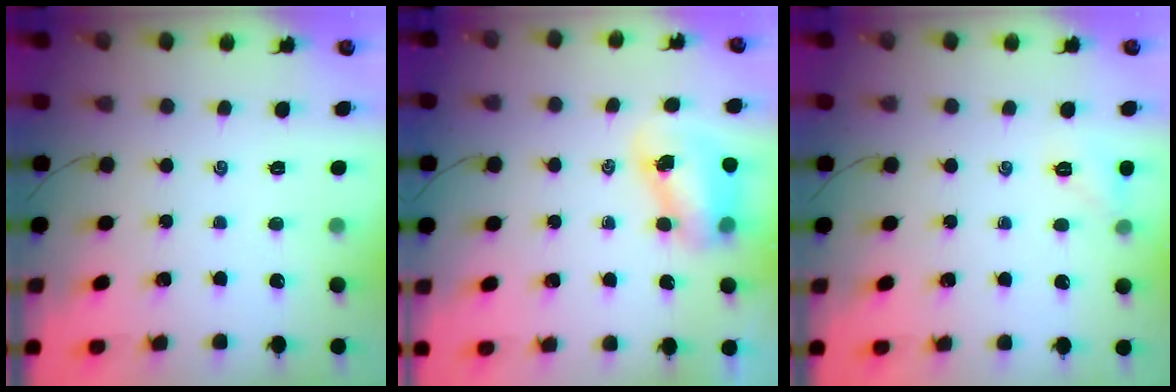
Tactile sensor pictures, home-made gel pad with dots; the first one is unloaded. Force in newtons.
{"total": 7.8, "press": 7.7, "slide": 1.6}
{"total": 6.3, "press": 6.1, "slide": 1.8}